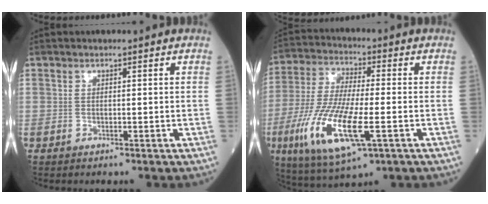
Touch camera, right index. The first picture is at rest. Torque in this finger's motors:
{"motor_torque": [1.15, -0.99, 1.06, 0.21]}